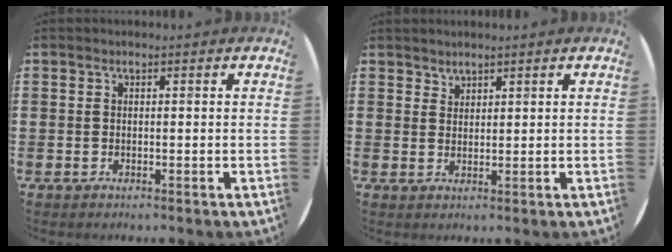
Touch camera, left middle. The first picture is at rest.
{"total": 1.7, "force": [1.6, 0.4, -0.3], "torque": [0.005, 0.000, 0.032]}